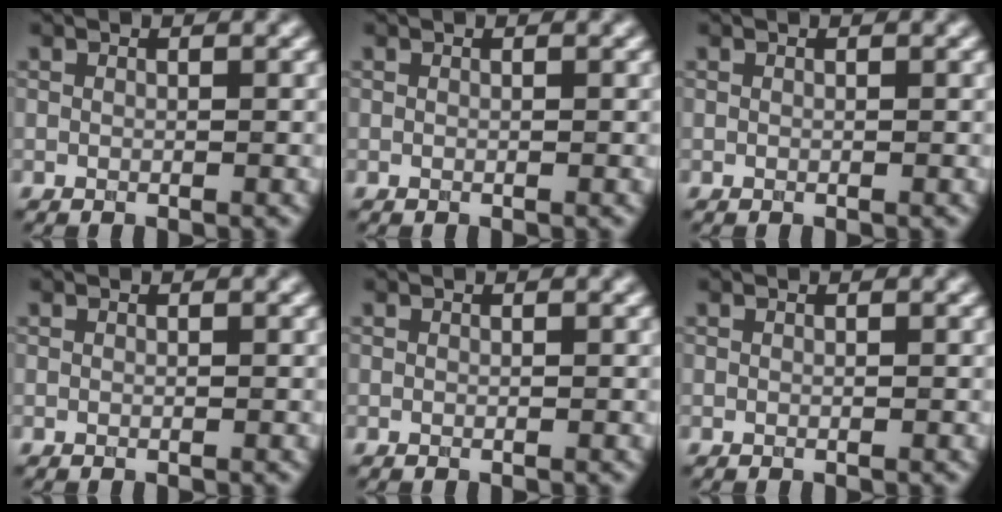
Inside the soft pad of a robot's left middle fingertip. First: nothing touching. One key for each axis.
{"total": 0.0}
{"total": 0.0}
{"total": 0.0}
{"total": 0.0}
{"total": 0.0}